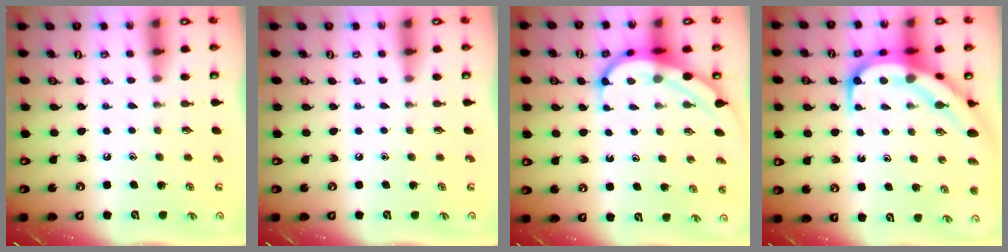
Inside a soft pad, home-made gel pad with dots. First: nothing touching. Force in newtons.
{"total": 0.0}
{"total": 6.5, "press": 6.4, "slide": 0.7}
{"total": 13.8, "press": 13.7, "slide": 1.7}